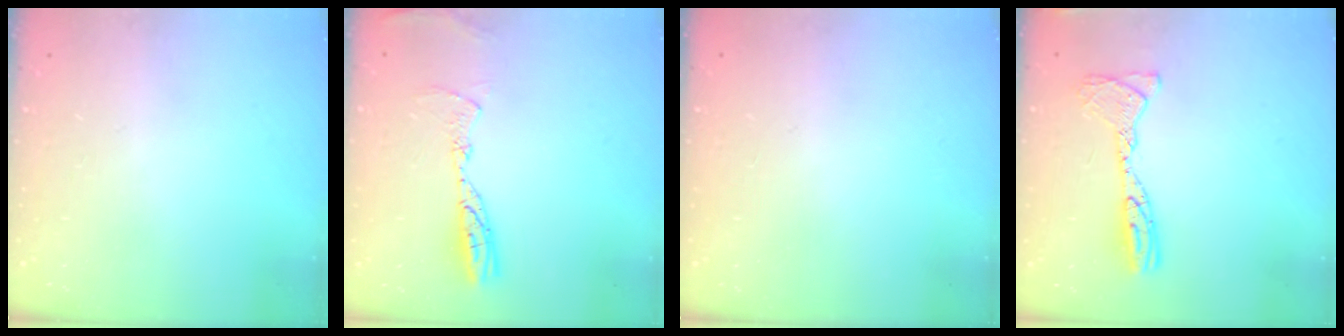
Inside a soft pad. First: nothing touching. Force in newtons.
{"total": 9.3, "press": 9.3, "slide": 0.9}
{"total": 0.0}
{"total": 12.2, "press": 12.1, "slide": 1.3}